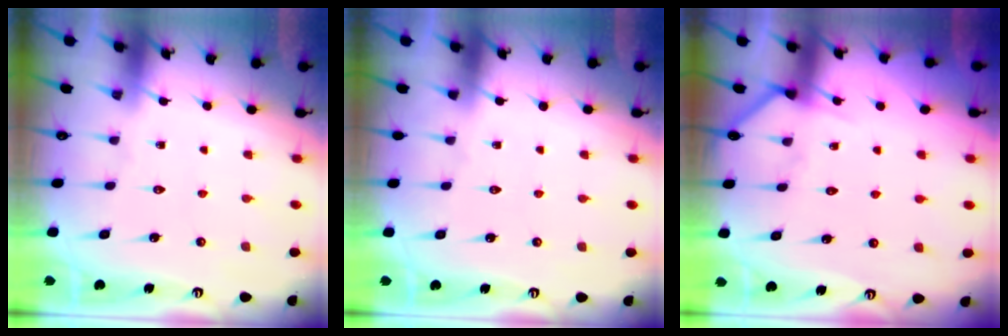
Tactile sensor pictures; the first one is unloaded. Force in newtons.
{"total": 0.0}
{"total": 3.7, "press": 3.7, "slide": 0.3}